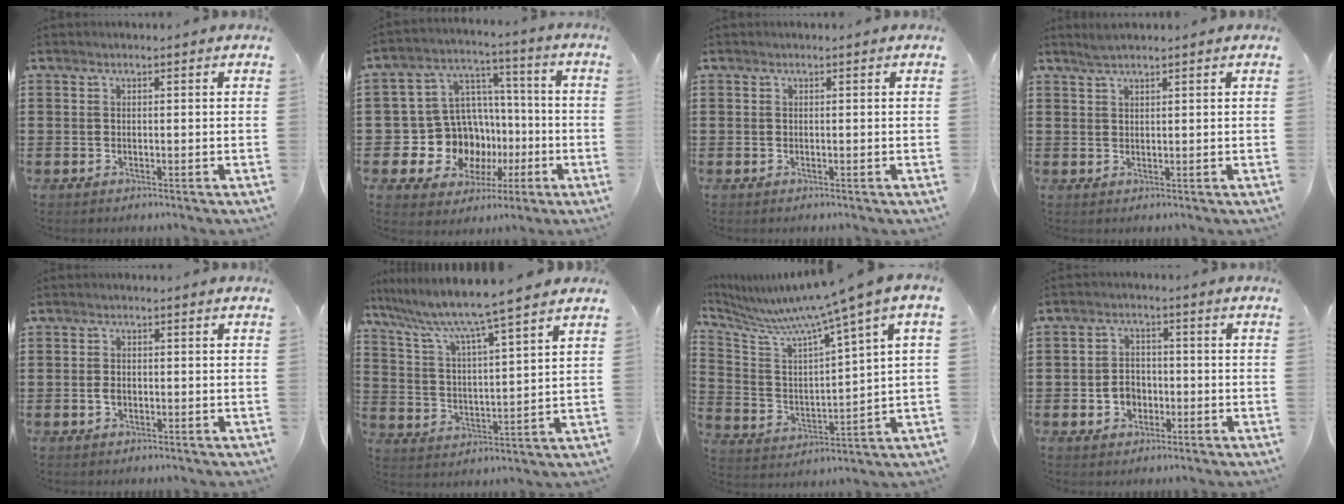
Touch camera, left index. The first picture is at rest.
{"total": 11.9, "force": [-2.7, 11.0, 3.6], "torque": [-0.111, 0.003, -0.030]}
{"total": 0.0}
{"total": 1.8, "force": [1.5, 0.1, 0.9], "torque": [-0.020, 0.001, 0.028]}
{"total": 1.6, "force": [-0.4, 1.1, 1.1], "torque": [-0.032, 0.001, -0.010]}
{"total": 7.3, "force": [6.5, -0.8, 3.4], "torque": [-0.093, -0.048, 0.102]}
{"total": 8.0, "force": [6.2, -0.3, 5.0], "torque": [-0.127, -0.049, 0.094]}
{"total": 3.8, "force": [-1.3, 3.1, 1.8], "torque": [-0.040, 0.004, -0.026]}